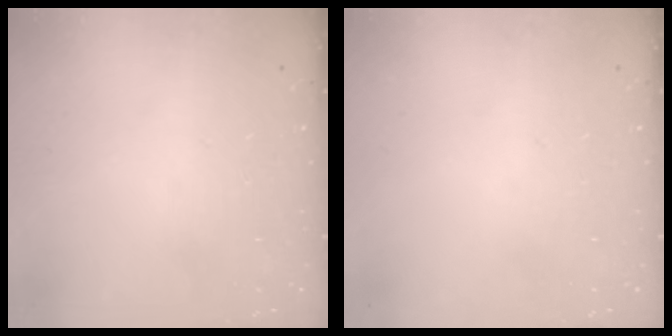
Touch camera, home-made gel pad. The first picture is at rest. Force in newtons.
{"total": 0.0}